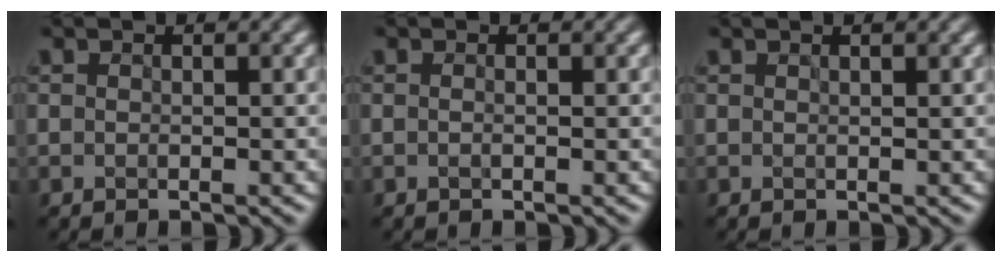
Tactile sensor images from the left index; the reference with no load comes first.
{"total": 0.0}
{"total": 0.6, "force": [0.6, -0.1, 0.1], "torque": [0.001, 0.005, 0.007]}